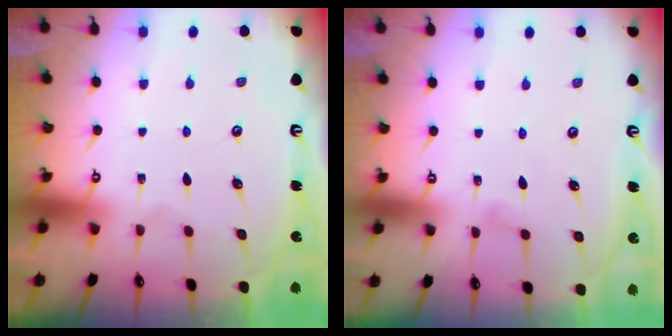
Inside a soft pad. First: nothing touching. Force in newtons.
{"total": 2.8, "press": 2.8, "slide": 0.3}